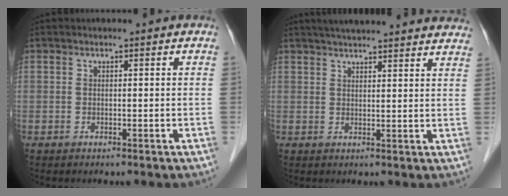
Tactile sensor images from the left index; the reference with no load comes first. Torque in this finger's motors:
{"motor_torque": [0.02, -0.66, 0.22, 0.11]}